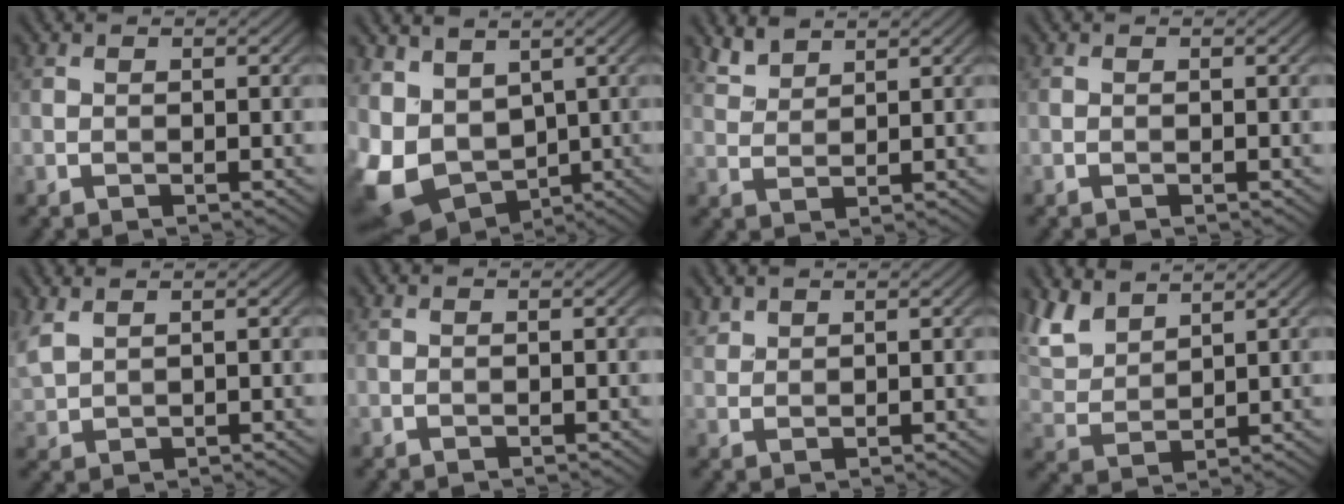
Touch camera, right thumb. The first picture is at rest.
{"total": 10.1, "force": [1.1, 7.7, 6.3], "torque": [-0.178, -0.013, 0.040]}
{"total": 3.0, "force": [2.7, 0.9, 1.2], "torque": [-0.031, 0.002, 0.064]}
{"total": 0.0}
{"total": 3.1, "force": [2.3, 1.1, 1.8], "torque": [-0.061, 0.010, 0.054]}
{"total": 0.0}
{"total": 1.7, "force": [1.5, 0.6, 0.4], "torque": [-0.014, 0.004, 0.039]}
{"total": 6.4, "force": [4.9, 2.7, 3.2], "torque": [-0.090, 0.008, 0.107]}